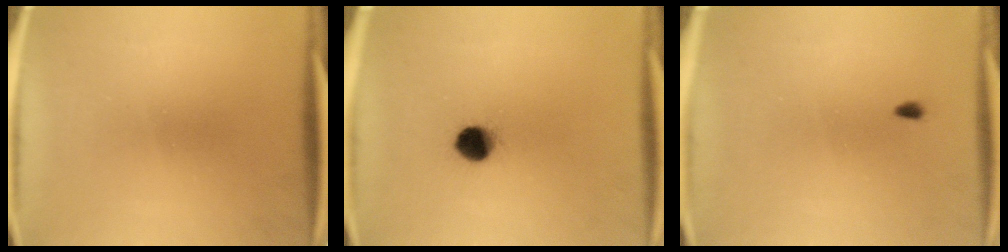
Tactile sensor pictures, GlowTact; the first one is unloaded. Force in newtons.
{"total": 6.2}
{"total": 0.6}